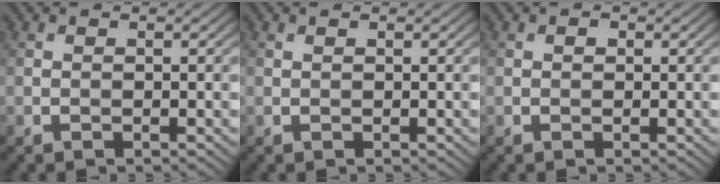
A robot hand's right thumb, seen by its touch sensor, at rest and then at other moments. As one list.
[{"total": 0.0}, {"total": 0.7, "force": [0.2, 0.5, 0.3], "torque": [-0.002, -0.003, 0.000]}]